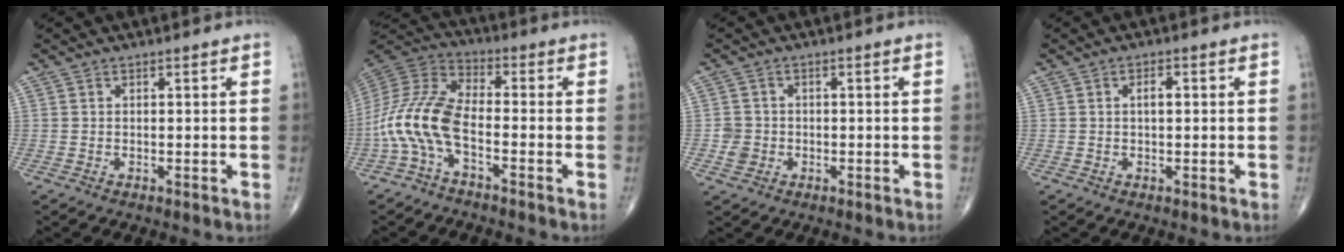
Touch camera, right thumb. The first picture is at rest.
{"total": 13.0, "force": [-4.5, 5.5, 10.9], "torque": [-0.241, 0.045, -0.097]}
{"total": 2.8, "force": [-0.7, 2.6, 0.8], "torque": [-0.003, 0.007, -0.013]}
{"total": 2.1, "force": [0.3, 0.9, 1.8], "torque": [-0.028, 0.005, 0.002]}